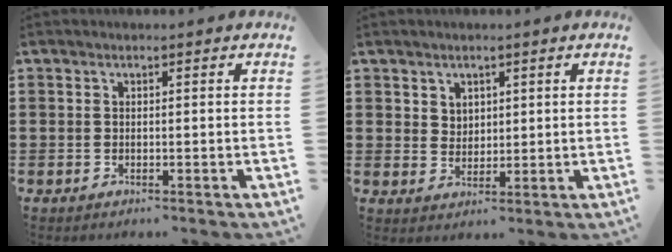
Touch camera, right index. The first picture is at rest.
{"total": 2.9, "force": [1.8, 2.3, 0.3], "torque": [-0.015, 0.011, 0.034]}